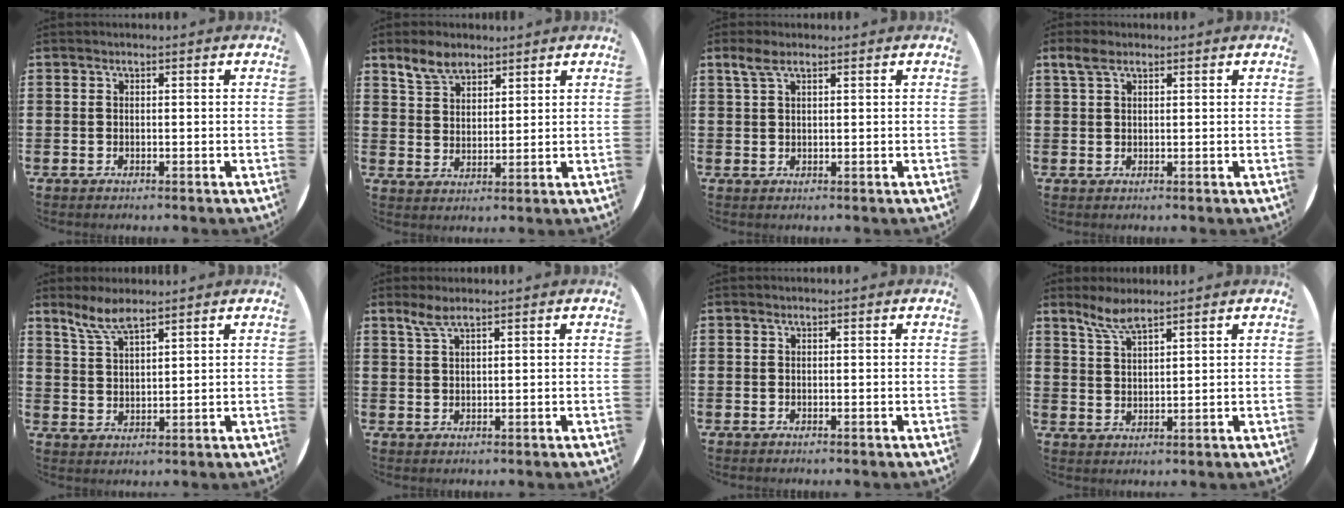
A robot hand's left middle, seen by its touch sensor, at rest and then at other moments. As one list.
[{"total": 4.7, "force": [3.9, 2.3, 1.5], "torque": [-0.039, -0.001, 0.074]}, {"total": 2.3, "force": [1.6, 0.7, 1.5], "torque": [-0.032, 0.005, 0.028]}, {"total": 2.2, "force": [1.5, 1.0, 1.3], "torque": [-0.029, 0.006, 0.026]}, {"total": 4.8, "force": [4.0, 1.1, 2.5], "torque": [-0.059, -0.003, 0.071]}, {"total": 2.4, "force": [1.8, 0.3, 1.5], "torque": [-0.033, 0.003, 0.032]}, {"total": 0.0}, {"total": 4.1, "force": [3.4, 0.8, 2.1], "torque": [-0.049, 0.001, 0.062]}]